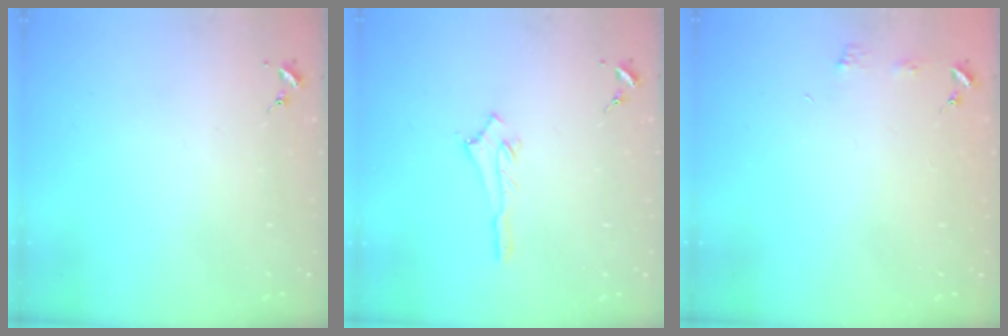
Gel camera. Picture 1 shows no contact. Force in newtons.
{"total": 2.6, "press": 2.6, "slide": 0.2}
{"total": 3.5, "press": 3.4, "slide": 0.3}